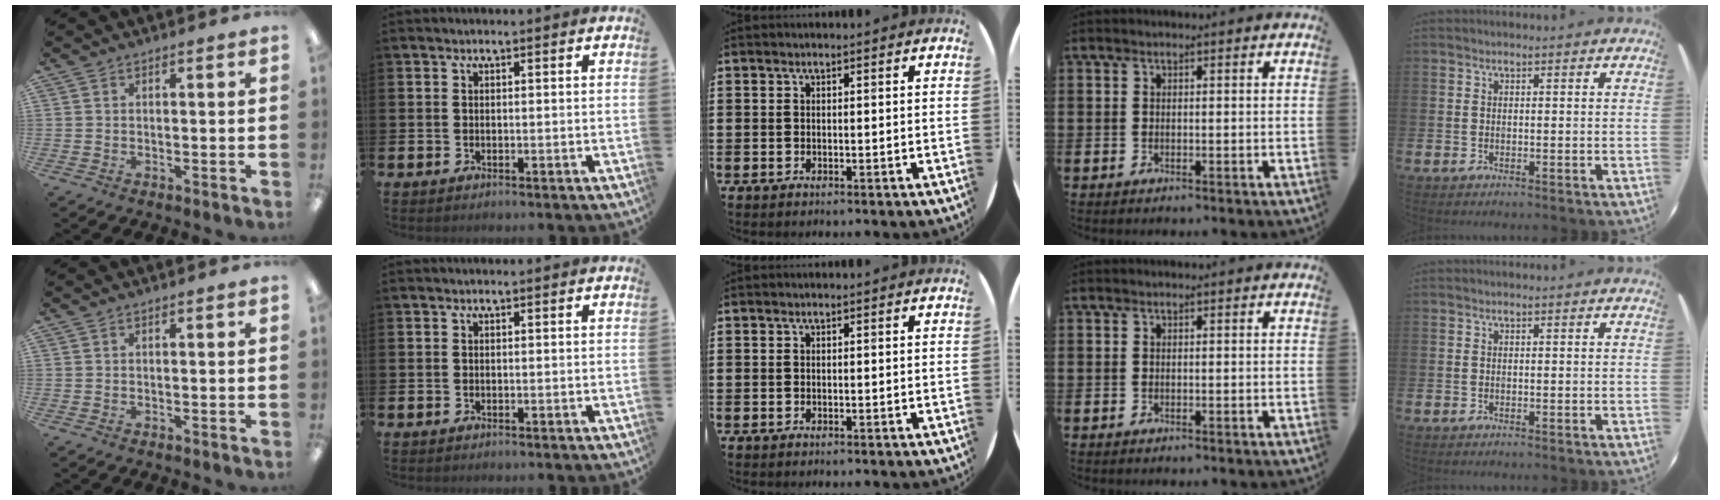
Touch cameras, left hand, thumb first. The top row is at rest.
{}